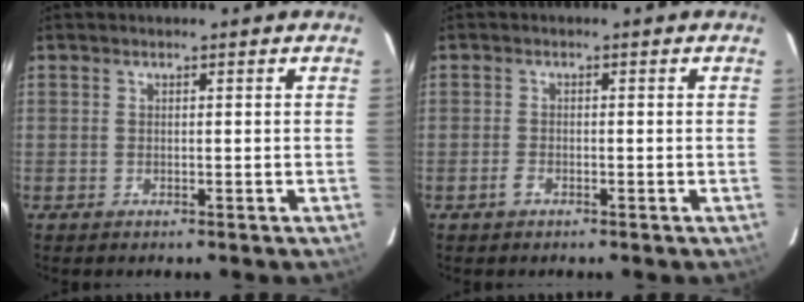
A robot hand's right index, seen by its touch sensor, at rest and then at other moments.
{"total": 0.9, "force": [-0.6, 0.4, 0.6], "torque": [-0.014, -0.001, -0.009]}